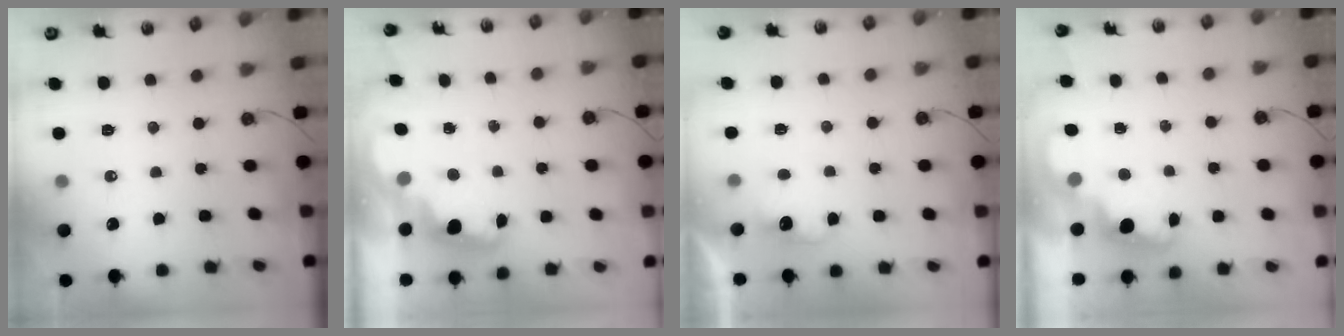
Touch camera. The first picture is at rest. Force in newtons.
{"total": 2.4, "press": 2.3, "slide": 0.7}
{"total": 2.8, "press": 2.7, "slide": 0.8}
{"total": 2.4, "press": 2.4, "slide": 0.5}